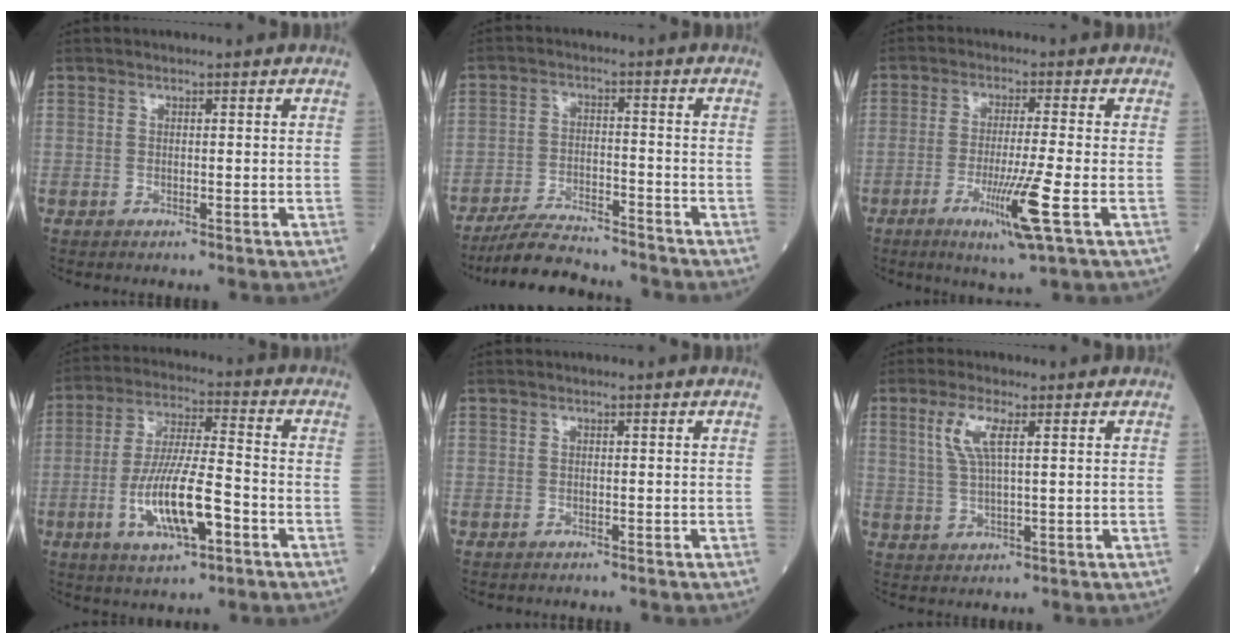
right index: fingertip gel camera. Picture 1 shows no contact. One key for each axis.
{"total": 9.9, "fx": -9.3, "fy": 1.0, "fz": 3.2, "tx": -0.049, "ty": -0.007, "tz": -0.161}
{"total": 8.5, "fx": -3.3, "fy": -1.0, "fz": 7.8, "tx": -0.142, "ty": -0.027, "tz": -0.059}
{"total": 12.5, "fx": -4.2, "fy": 2.6, "fz": 11.5, "tx": -0.225, "ty": -0.004, "tz": -0.073}
{"total": 0.7, "fx": -0.6, "fy": 0.1, "fz": 0.0, "tx": -0.002, "ty": 0.000, "tz": -0.013}
{"total": 5.0, "fx": 1.9, "fy": 0.8, "fz": 4.5, "tx": -0.103, "ty": 0.006, "tz": 0.043}